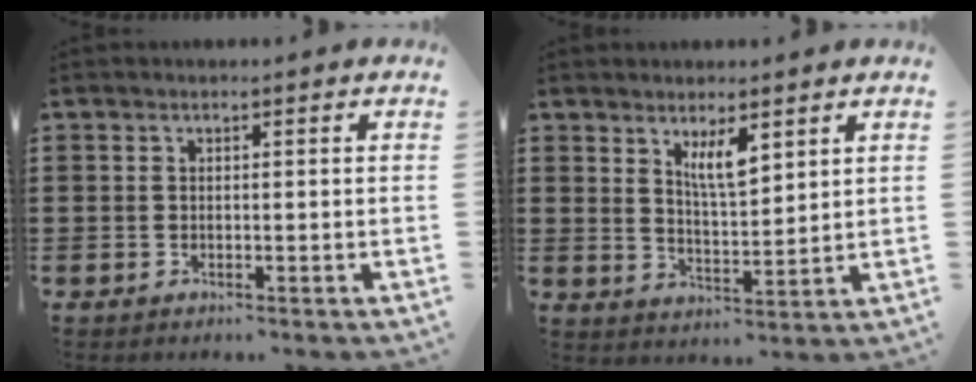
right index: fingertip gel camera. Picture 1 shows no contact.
{"total": 5.2, "force": [3.1, 1.5, 3.8], "torque": [-0.075, -0.003, 0.052]}